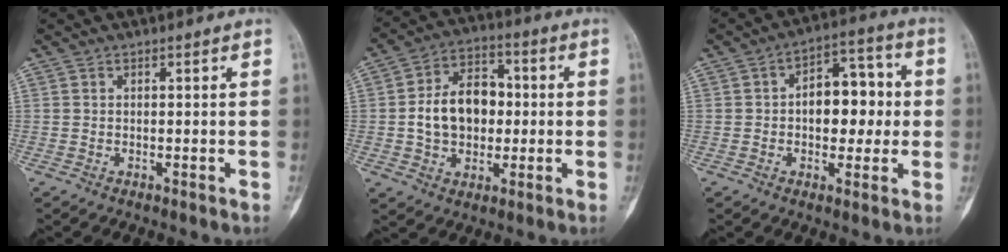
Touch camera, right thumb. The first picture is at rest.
{"total": 12.8, "force": [0.0, 9.2, 8.9], "torque": [-0.123, 0.023, -0.003]}
{"total": 11.7, "force": [0.3, 7.2, 9.2], "torque": [-0.089, 0.027, -0.002]}